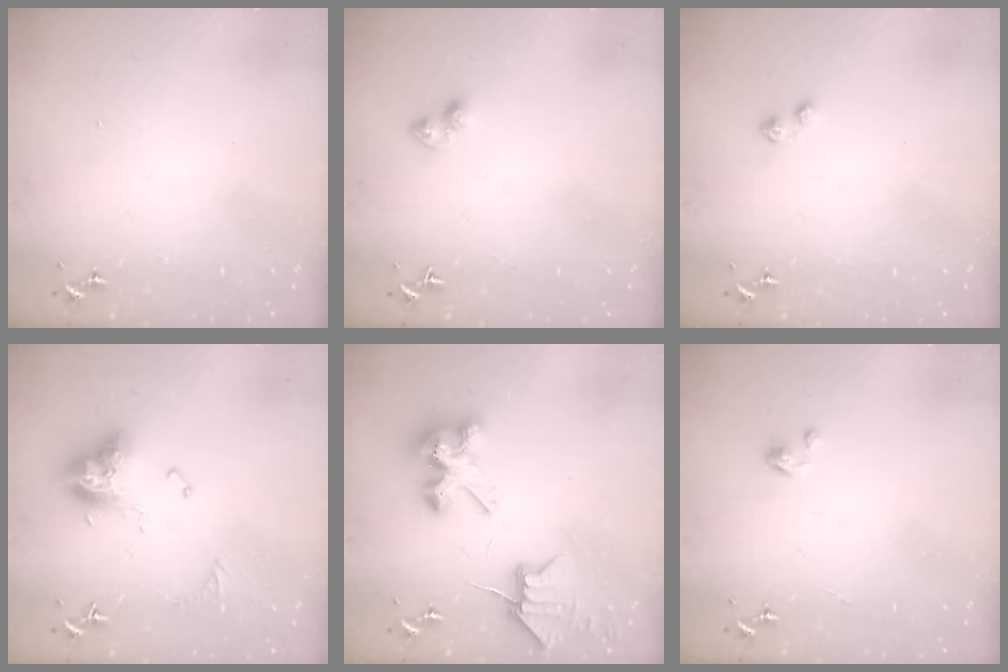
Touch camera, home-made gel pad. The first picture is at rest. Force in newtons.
{"total": 3.7, "press": 3.7, "slide": 0.4}
{"total": 3.1, "press": 3.1, "slide": 0.5}
{"total": 13.2, "press": 13.1, "slide": 1.3}
{"total": 8.6, "press": 8.6, "slide": 0.7}
{"total": 3.4, "press": 3.4, "slide": 0.2}